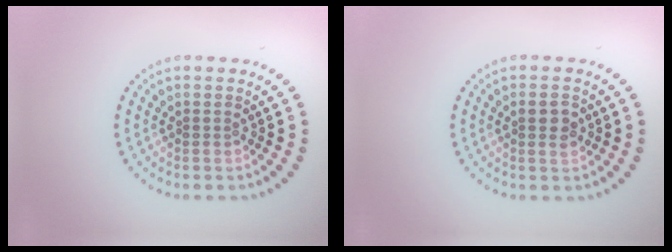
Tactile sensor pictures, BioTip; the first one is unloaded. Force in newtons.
{"total": 1.7, "press": 1.7, "slide": 0.3}